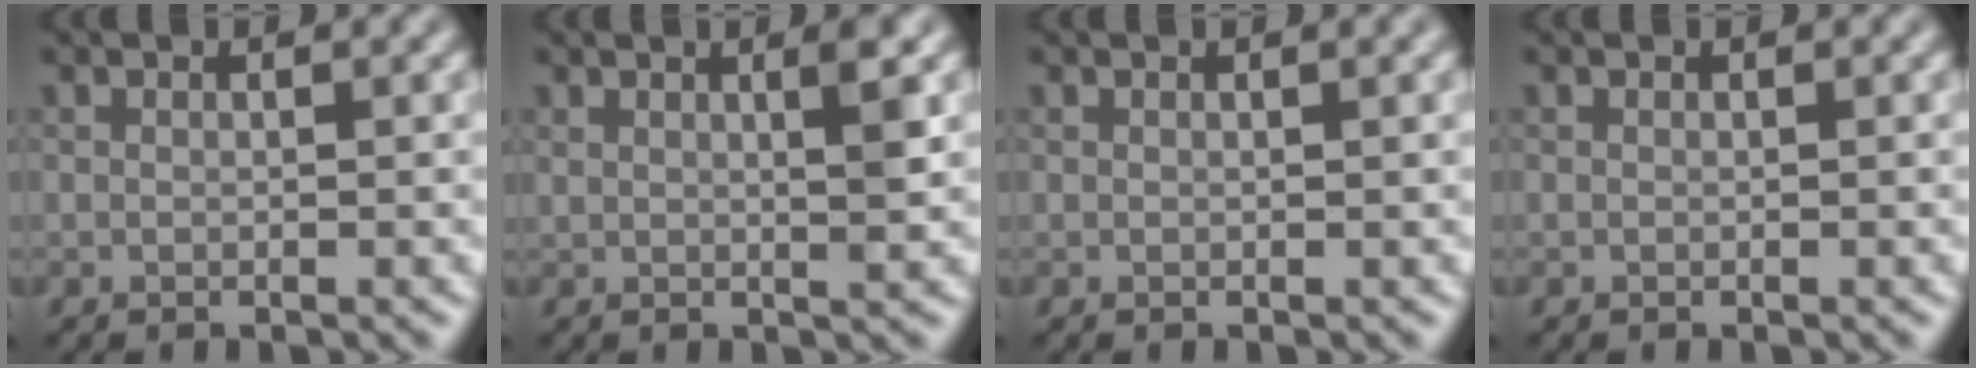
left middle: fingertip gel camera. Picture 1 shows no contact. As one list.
[{"total": 2.2, "force": [0.6, 0.5, 2.1], "torque": [-0.018, 0.008, 0.002]}, {"total": 1.2, "force": [0.6, 0.5, 0.9], "torque": [-0.005, 0.005, 0.000]}, {"total": 0.0}]